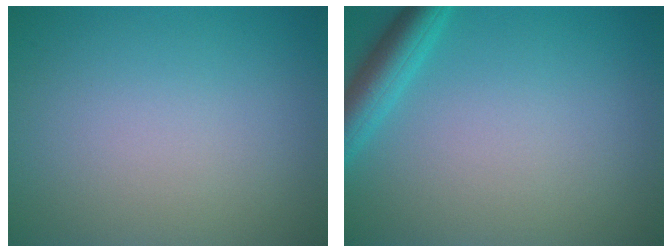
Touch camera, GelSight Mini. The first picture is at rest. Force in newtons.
{"total": 3.4, "press": 3.4, "slide": 0.2}